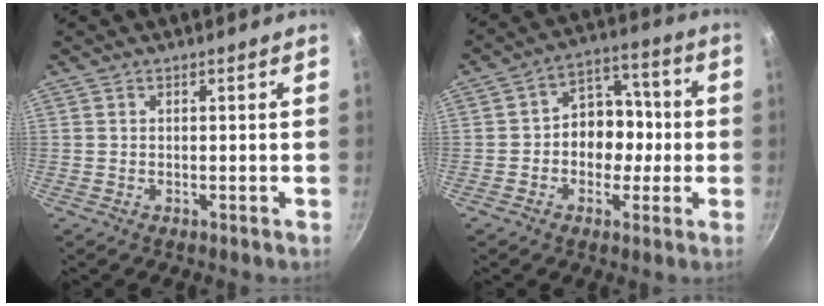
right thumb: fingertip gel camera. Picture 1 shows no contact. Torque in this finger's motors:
{"motor_torque": [-0.55, 0.32, 0.26, 0.62, 0.03]}